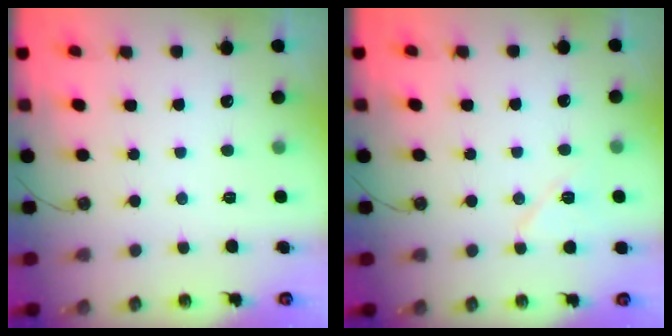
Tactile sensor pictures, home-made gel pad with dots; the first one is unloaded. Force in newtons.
{"total": 7.5, "press": 7.3, "slide": 1.8}